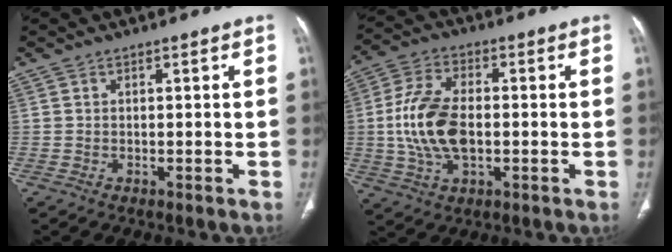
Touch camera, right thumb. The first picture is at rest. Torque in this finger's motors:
{"motor_torque": [-0.09, 0.66, 1.22, 0.36, 0.16]}